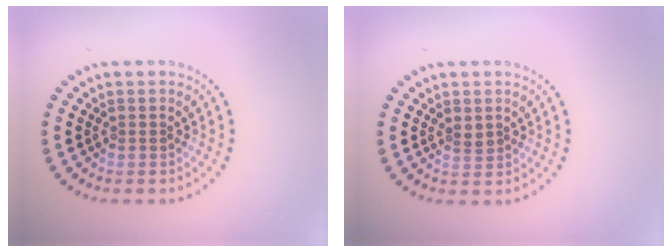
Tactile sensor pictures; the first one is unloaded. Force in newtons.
{"total": 1.0, "press": 1.0, "slide": 0.2}